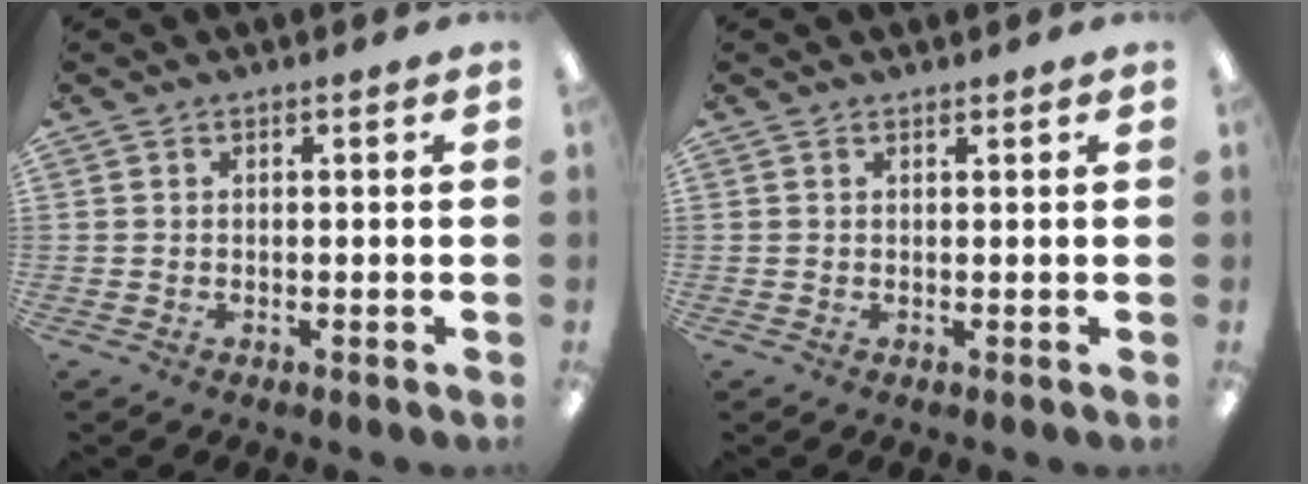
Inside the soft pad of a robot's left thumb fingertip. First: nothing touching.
{"total": 0.5, "force": [0.5, 0.1, 0.0], "torque": [0.008, -0.003, 0.008]}